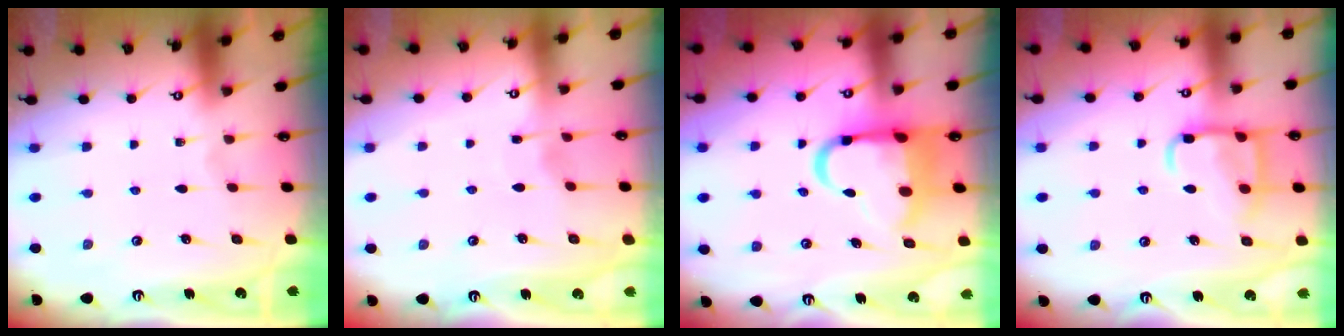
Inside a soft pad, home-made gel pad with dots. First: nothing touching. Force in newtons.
{"total": 3.2, "press": 3.2, "slide": 0.4}
{"total": 13.2, "press": 12.9, "slide": 2.9}
{"total": 12.3, "press": 12.2, "slide": 1.3}